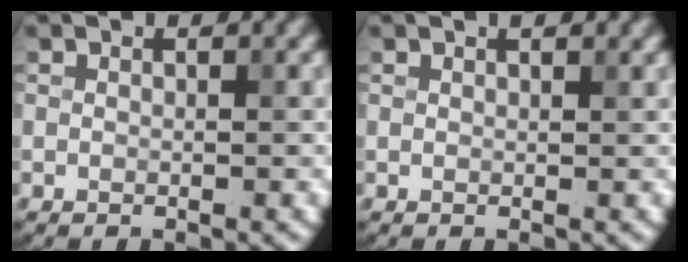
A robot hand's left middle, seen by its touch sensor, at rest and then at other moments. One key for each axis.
{"total": 0.6, "fx": 0.5, "fy": 0.1, "fz": 0.3, "tx": -0.005, "ty": 0.004, "tz": 0.011}